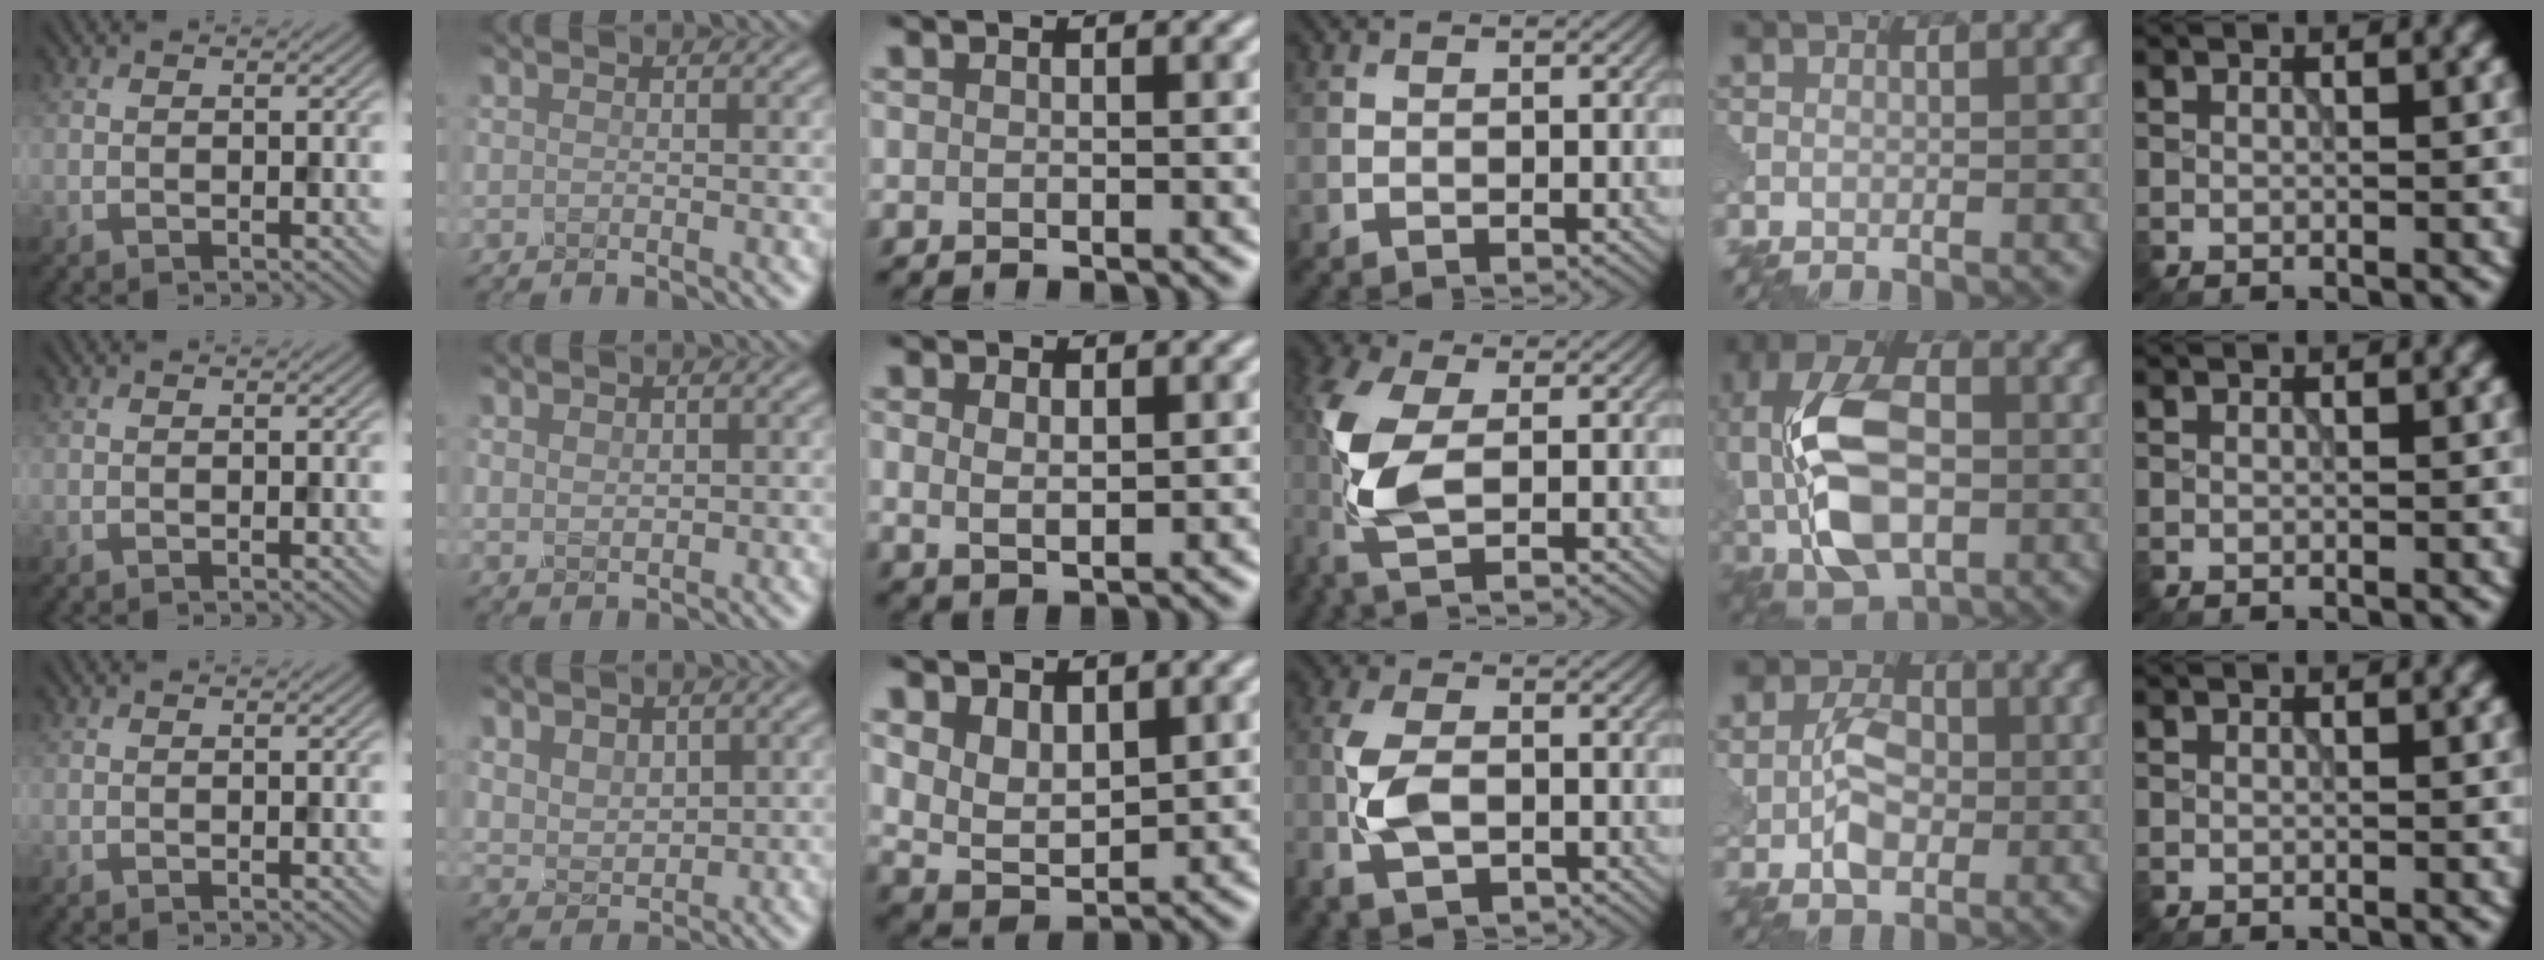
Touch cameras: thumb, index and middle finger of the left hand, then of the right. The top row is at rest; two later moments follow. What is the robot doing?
{"motion": "insert", "object": "pin"}